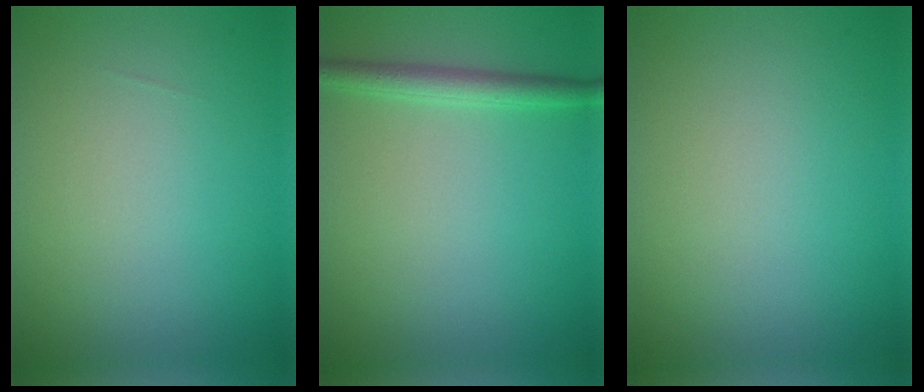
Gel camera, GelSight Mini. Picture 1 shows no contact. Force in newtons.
{"total": 2.1, "press": 2.1, "slide": 0.0}
{"total": 0.0}